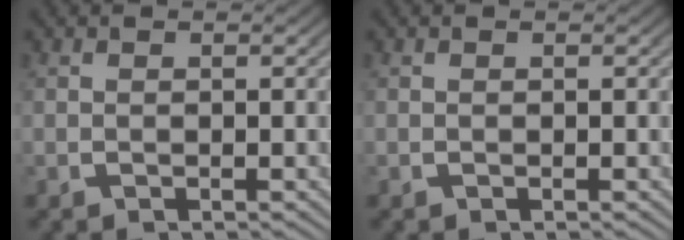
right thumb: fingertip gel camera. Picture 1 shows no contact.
{"total": 0.0}